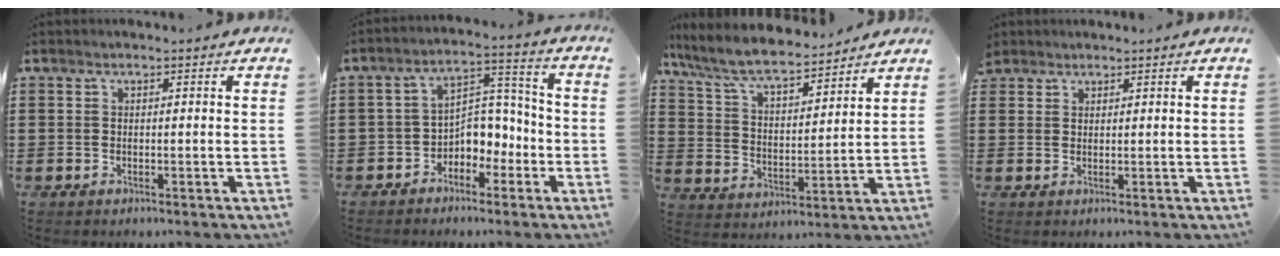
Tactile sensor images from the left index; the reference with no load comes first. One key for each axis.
{"total": 5.2, "fx": -2.9, "fy": 3.7, "fz": 2.2, "tx": -0.047, "ty": 0.010, "tz": -0.058}
{"total": 8.1, "fx": 7.2, "fy": 1.3, "fz": 3.4, "tx": -0.094, "ty": -0.036, "tz": 0.125}
{"total": 1.7, "fx": 1.5, "fy": 0.8, "fz": 0.0, "tx": -0.003, "ty": 0.004, "tz": 0.031}